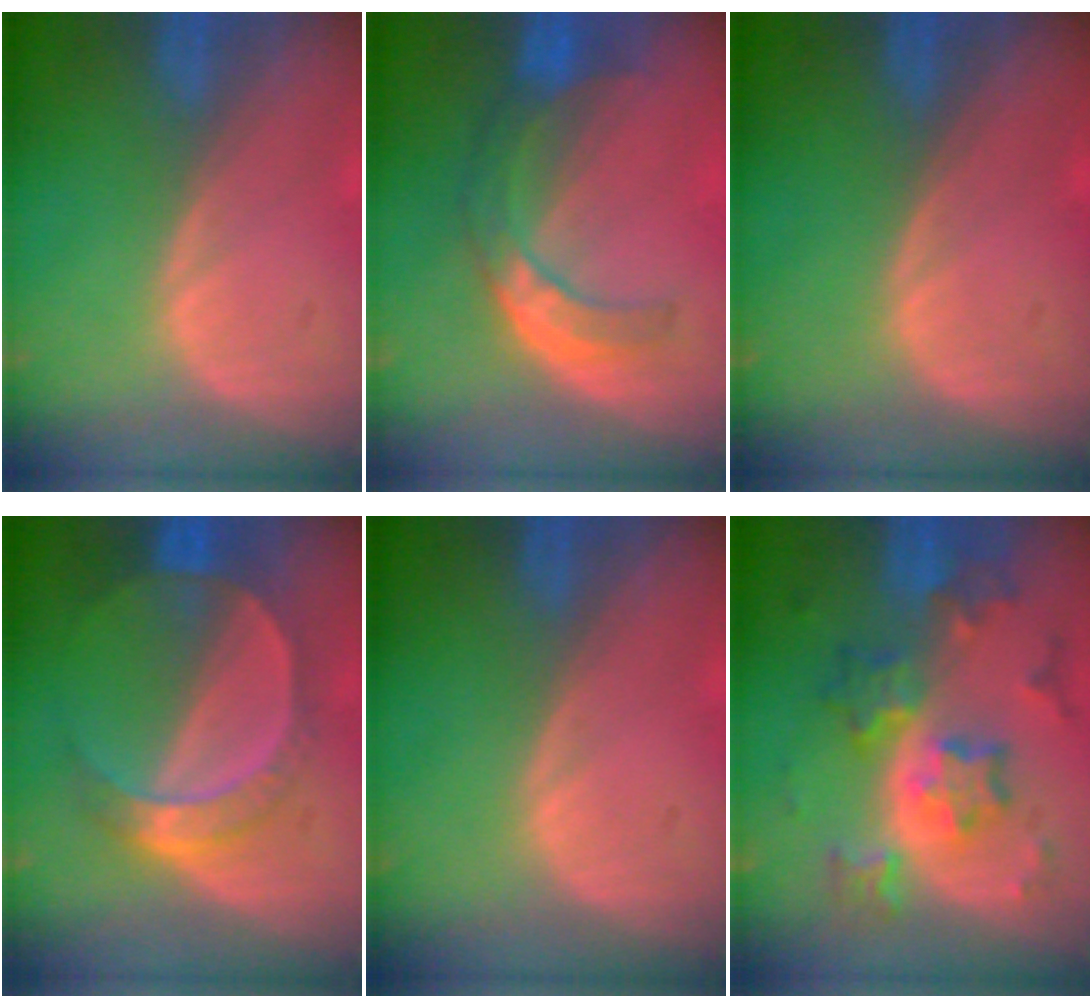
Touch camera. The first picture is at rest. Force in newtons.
{"total": 7.6, "press": 6.4, "slide": 4.0}
{"total": 0.0}
{"total": 7.3, "press": 6.4, "slide": 3.4}
{"total": 0.0}
{"total": 9.1, "press": 9.1, "slide": 0.8}